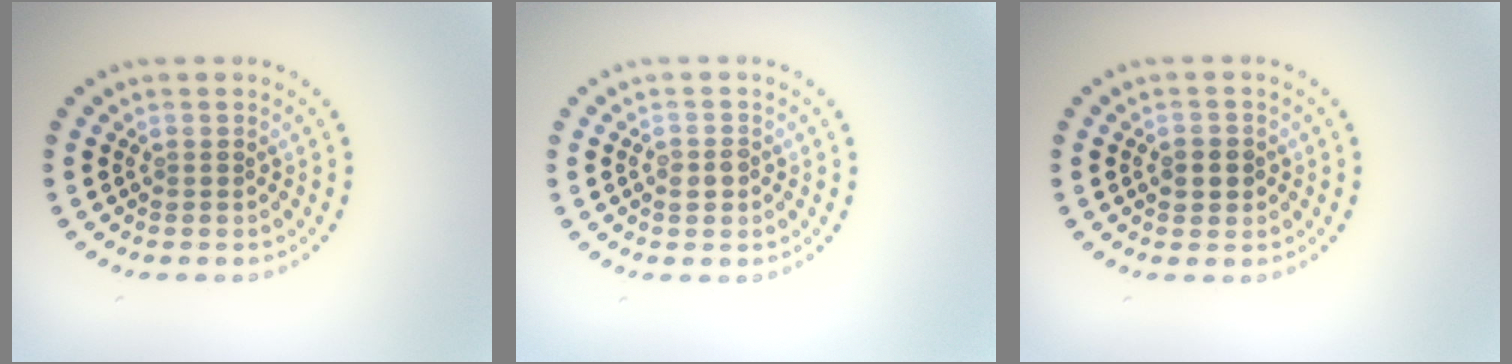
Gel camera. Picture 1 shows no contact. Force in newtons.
{"total": 1.6, "press": 1.4, "slide": 0.7}
{"total": 1.8, "press": 1.8, "slide": 0.3}